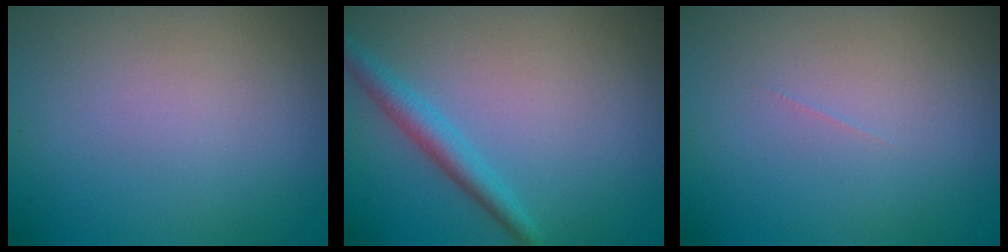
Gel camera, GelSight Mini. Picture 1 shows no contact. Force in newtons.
{"total": 2.4, "press": 2.4, "slide": 0.1}
{"total": 0.0}